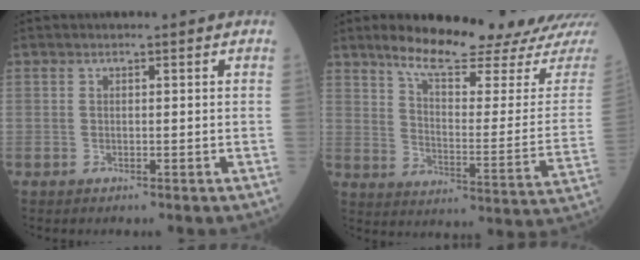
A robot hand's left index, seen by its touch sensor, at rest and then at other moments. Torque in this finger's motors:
{"motor_torque": [1.01, -1.13, 0.40, 0.10]}